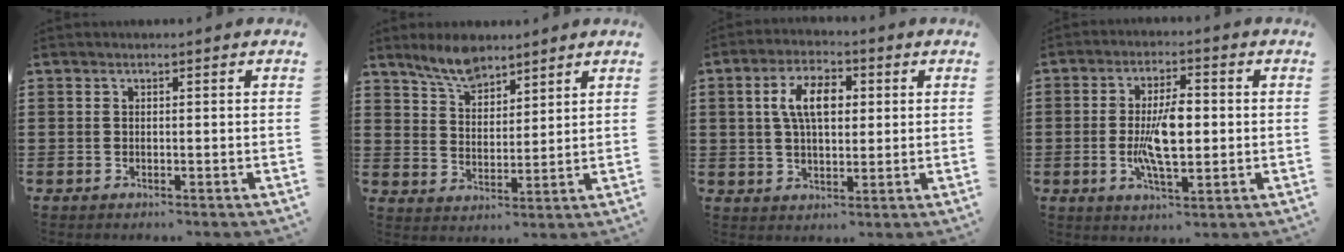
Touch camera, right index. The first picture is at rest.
{"total": 6.1, "force": [5.2, 2.2, 2.3], "torque": [-0.061, -0.006, 0.098]}
{"total": 7.4, "force": [1.6, 3.9, 6.1], "torque": [-0.121, 0.013, 0.023]}
{"total": 8.3, "force": [-0.5, 3.1, 7.7], "torque": [-0.163, -0.002, -0.017]}